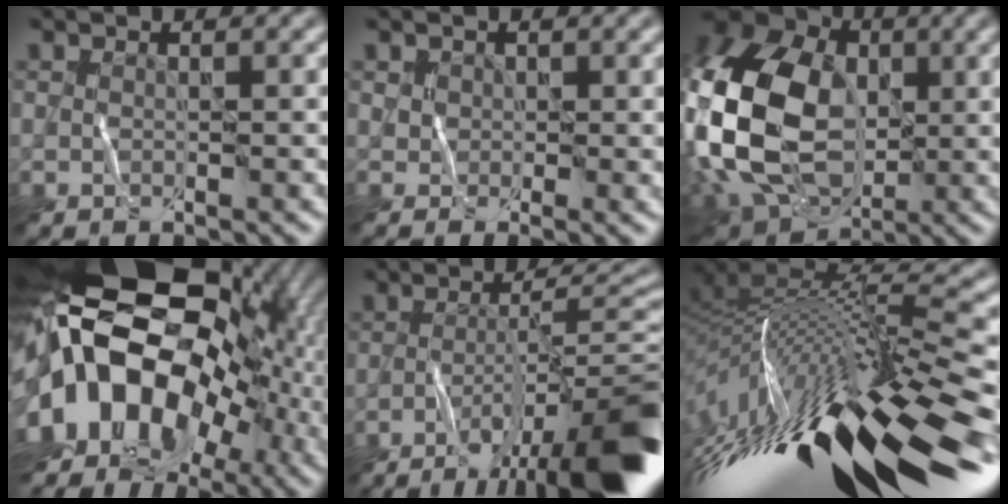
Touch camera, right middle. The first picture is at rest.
{"total": 0.0}
{"total": 15.9, "force": [-0.5, 11.2, 11.3], "torque": [-0.274, 0.001, -0.014]}
{"total": 20.1, "force": [-0.2, 14.7, 13.7], "torque": [-0.244, 0.006, 0.004]}
{"total": 11.9, "force": [-6.4, 1.8, 9.8], "torque": [-0.144, 0.009, -0.091]}
{"total": 16.6, "force": [-5.5, 4.5, 15.0], "torque": [-0.275, -0.004, -0.072]}